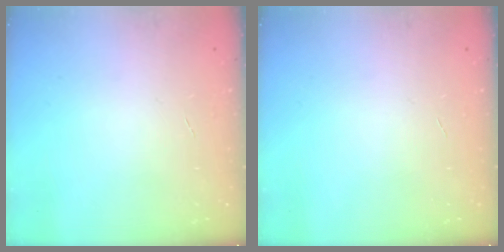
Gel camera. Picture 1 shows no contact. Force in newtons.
{"total": 0.0}